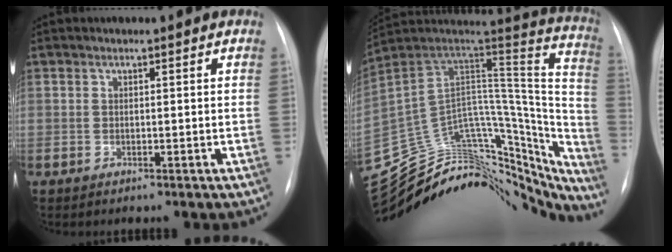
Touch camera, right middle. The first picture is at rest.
{"total": 39.5, "force": [-33.3, 15.7, 14.2], "torque": [-0.212, 0.037, -0.427]}